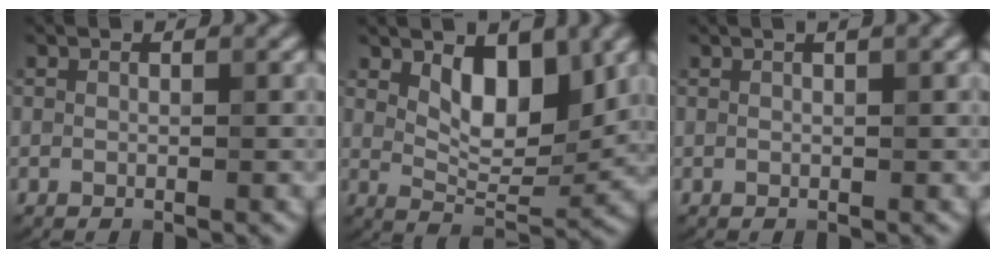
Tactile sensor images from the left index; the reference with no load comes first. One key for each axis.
{"total": 5.4, "fx": 2.3, "fy": 2.7, "fz": 4.1, "tx": -0.068, "ty": -0.012, "tz": 0.037}
{"total": 2.0, "fx": 0.9, "fy": 0.6, "fz": 1.7, "tx": -0.019, "ty": 0.002, "tz": 0.006}